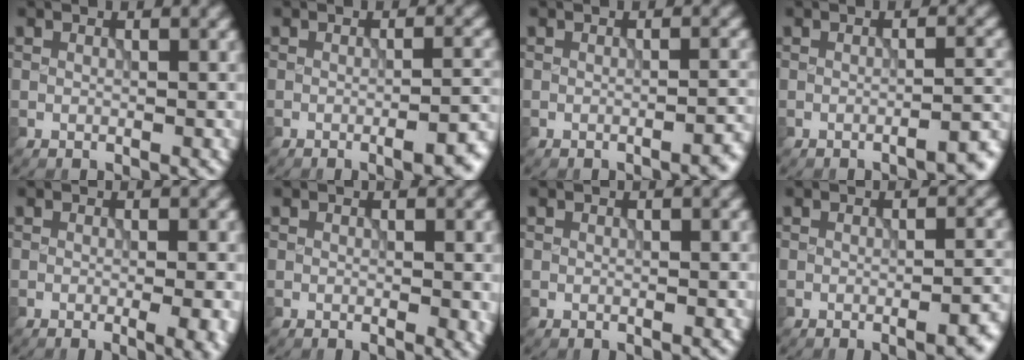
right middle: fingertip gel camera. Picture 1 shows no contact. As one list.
[{"total": 4.4, "force": [-2.1, 1.1, 3.7], "torque": [-0.044, 0.002, -0.028]}, {"total": 1.8, "force": [-1.1, 0.4, 1.4], "torque": [-0.012, 0.005, -0.020]}, {"total": 3.0, "force": [-2.0, 0.6, 2.1], "torque": [-0.019, 0.009, -0.035]}, {"total": 4.6, "force": [-0.9, 1.9, 4.1], "torque": [-0.030, -0.001, -0.007]}, {"total": 1.0, "force": [-0.1, 0.2, 1.0], "torque": [-0.011, -0.006, -0.003]}, {"total": 0.0}, {"total": 3.4, "force": [-1.6, 0.9, 2.9], "torque": [-0.034, 0.002, -0.023]}]